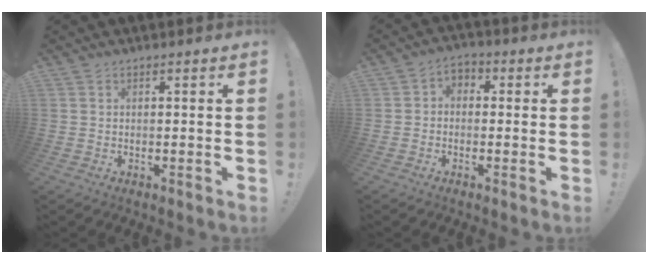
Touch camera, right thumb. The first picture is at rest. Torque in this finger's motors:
{"motor_torque": [0.29, 1.11, 0.65, -0.12, 0.00]}